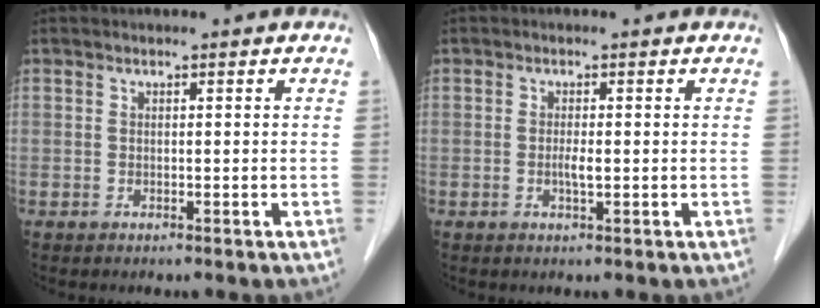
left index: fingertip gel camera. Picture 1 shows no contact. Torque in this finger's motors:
{"motor_torque": [0.19, 0.10, 0.07, 0.03]}